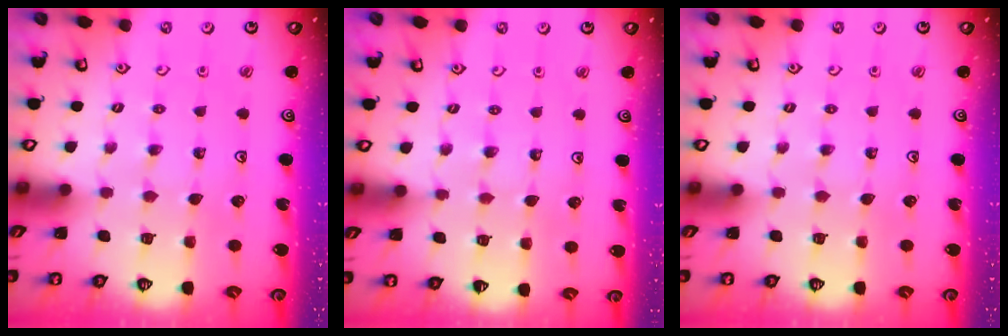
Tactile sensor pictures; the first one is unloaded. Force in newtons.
{"total": 2.4, "press": 2.4, "slide": 0.5}
{"total": 0.0}